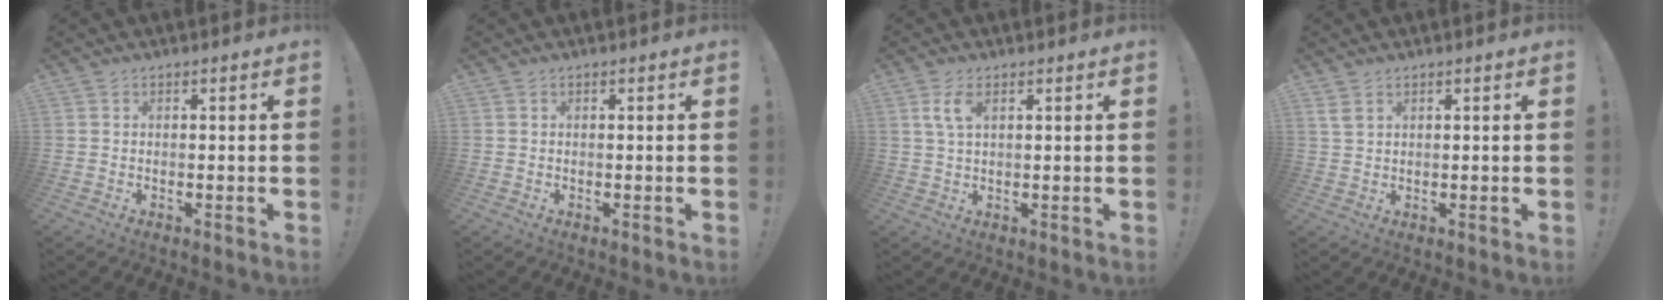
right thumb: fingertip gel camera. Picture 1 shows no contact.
{"total": 0.0}
{"total": 4.5, "force": [1.8, 1.9, 3.7], "torque": [-0.075, 0.005, 0.033]}
{"total": 2.7, "force": [1.6, 1.1, 1.9], "torque": [-0.045, 0.001, 0.031]}